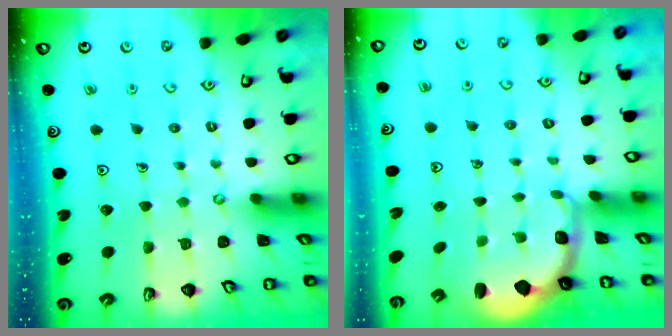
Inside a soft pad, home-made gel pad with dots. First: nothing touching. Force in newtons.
{"total": 2.5, "press": 1.3, "slide": 2.1}